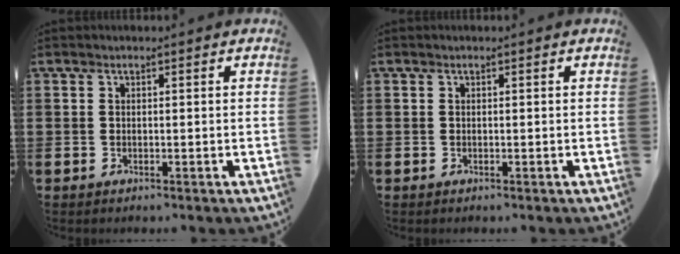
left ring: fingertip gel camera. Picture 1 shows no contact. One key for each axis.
{"total": 0.0}